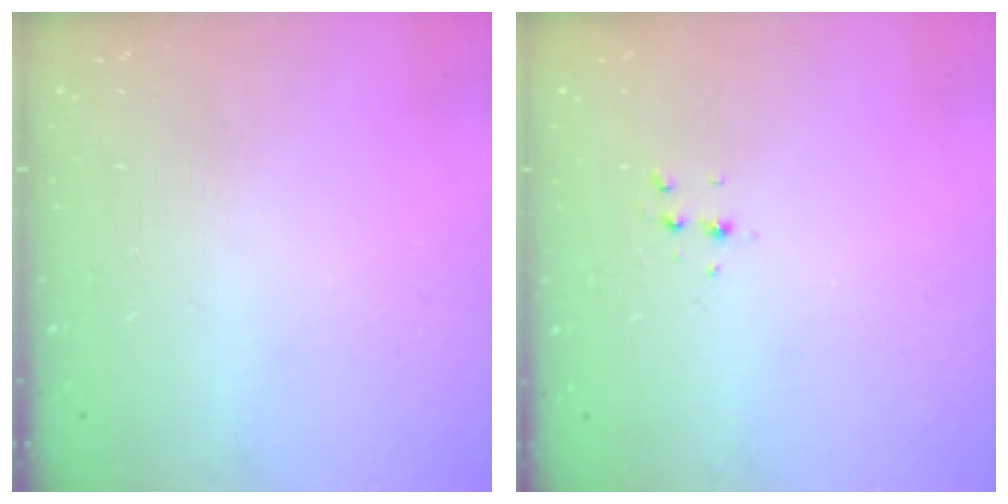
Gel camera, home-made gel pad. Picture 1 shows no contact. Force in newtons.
{"total": 3.8, "press": 3.7, "slide": 1.1}